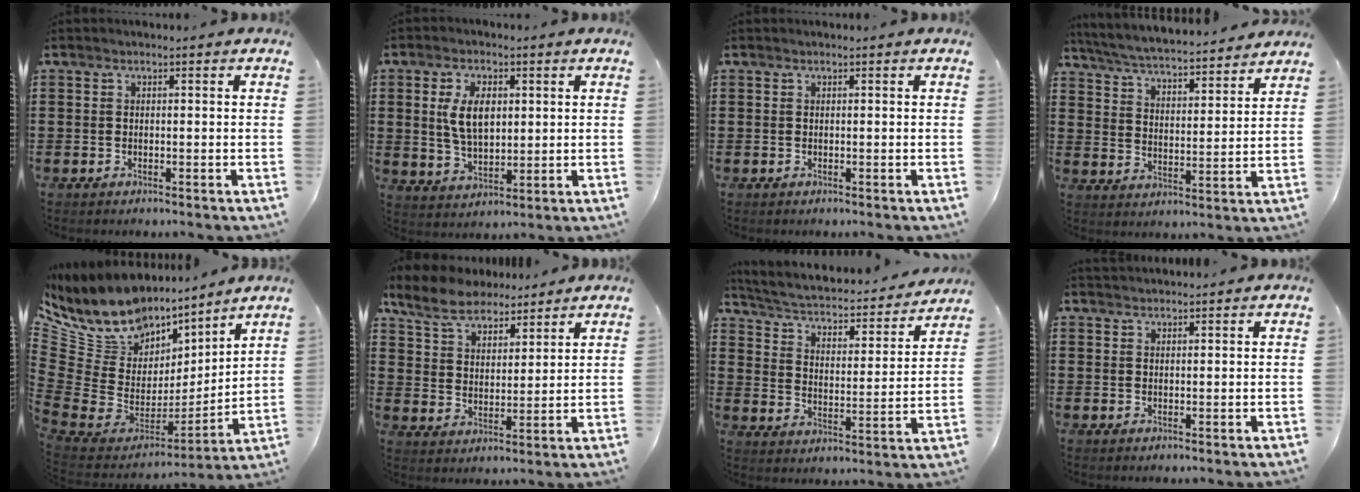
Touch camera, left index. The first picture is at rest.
{"total": 7.0, "force": [1.8, 3.8, 5.5], "torque": [-0.117, 0.007, 0.027]}
{"total": 0.0}
{"total": 4.5, "force": [4.4, -0.3, 0.9], "torque": [-0.041, -0.034, 0.069]}
{"total": 10.0, "force": [7.2, 6.5, 2.4], "torque": [-0.096, -0.057, 0.135]}
{"total": 7.5, "force": [6.5, 2.7, 2.7], "torque": [-0.080, -0.013, 0.120]}
{"total": 2.9, "force": [2.3, 1.0, 1.5], "torque": [-0.046, -0.024, 0.027]}
{"total": 1.3, "force": [1.3, 0.0, 0.0], "torque": [-0.003, -0.001, 0.026]}